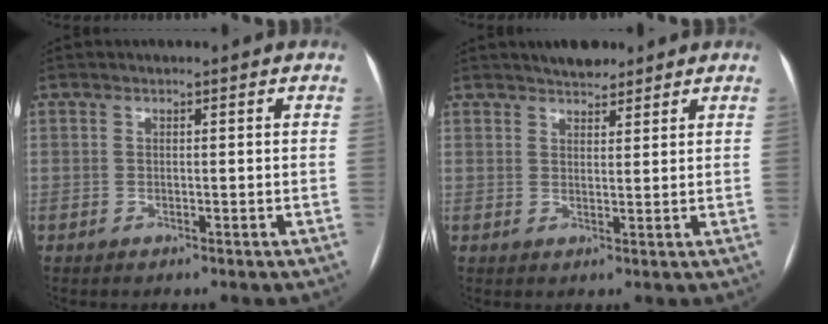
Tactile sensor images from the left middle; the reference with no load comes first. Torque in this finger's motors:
{"motor_torque": [0.08, -0.05, 0.00, 0.00]}